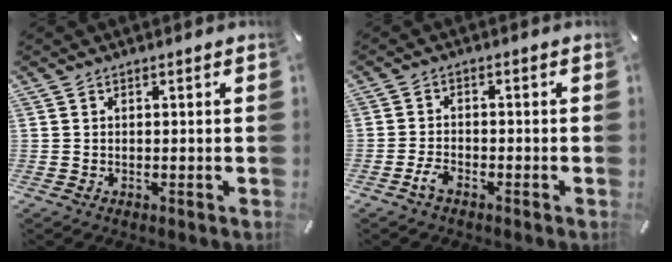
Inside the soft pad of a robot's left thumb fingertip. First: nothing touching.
{"total": 3.0, "force": [-2.1, 1.4, 1.7], "torque": [-0.043, 0.006, -0.044]}